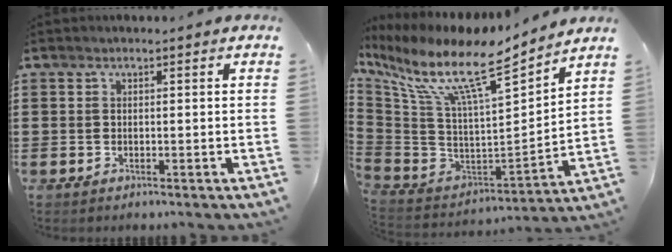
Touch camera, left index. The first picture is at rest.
{"total": 12.2, "force": [8.3, 2.1, 8.7], "torque": [-0.201, -0.064, 0.134]}